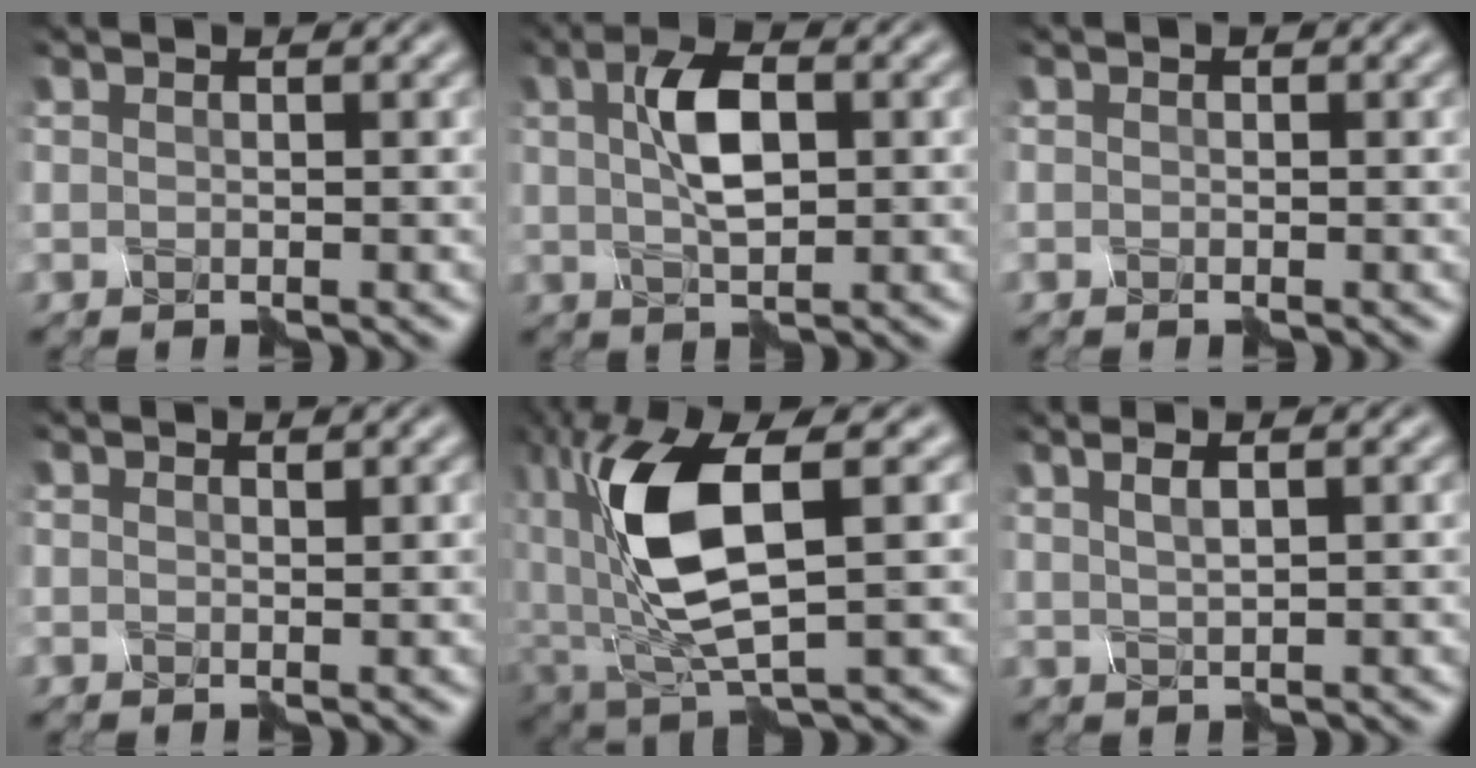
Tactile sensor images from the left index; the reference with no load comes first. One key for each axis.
{"total": 4.4, "fx": 0.5, "fy": 1.8, "fz": 4.0, "tx": -0.084, "ty": 0.009, "tz": 0.008}
{"total": 0.5, "fx": -0.4, "fy": 0.3, "fz": 0.0, "tx": 0.002, "ty": 0.000, "tz": -0.009}
{"total": 0.0}
{"total": 9.6, "fx": 1.1, "fy": 3.9, "fz": 8.7, "tx": -0.190, "ty": 0.001, "tz": 0.024}
{"total": 2.1, "fx": 1.0, "fy": 0.4, "fz": 1.8, "tx": -0.016, "ty": 0.008, "tz": 0.006}